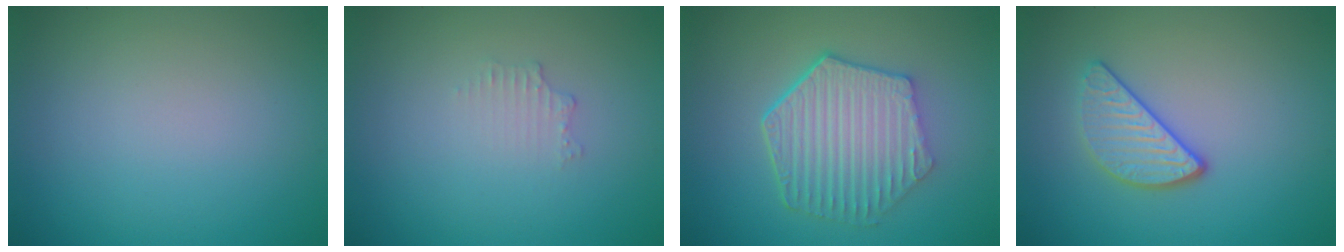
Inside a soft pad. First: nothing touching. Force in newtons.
{"total": 0.6, "press": 0.4, "slide": 0.3}
{"total": 6.3, "press": 4.8, "slide": 4.0}
{"total": 3.0, "press": 2.6, "slide": 1.3}